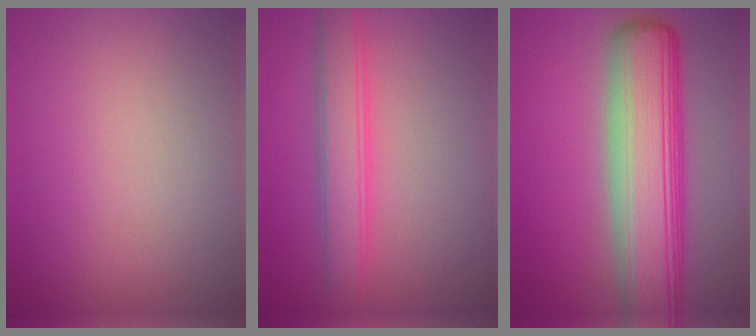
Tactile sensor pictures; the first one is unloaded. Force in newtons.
{"total": 3.7, "press": 3.7, "slide": 0.1}
{"total": 10.5, "press": 10.5, "slide": 0.5}